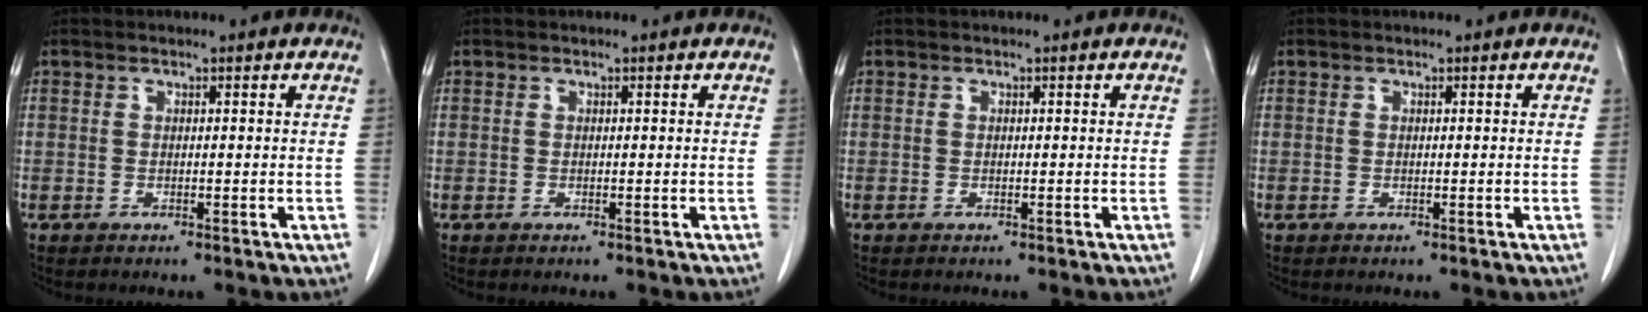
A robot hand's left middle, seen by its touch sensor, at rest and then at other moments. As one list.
[{"total": 0.0}, {"total": 0.0}, {"total": 0.0}]